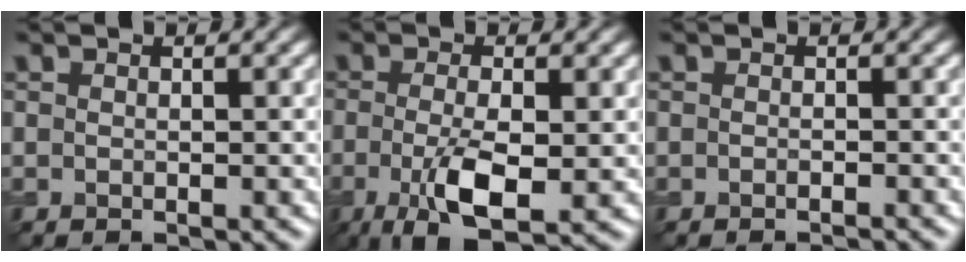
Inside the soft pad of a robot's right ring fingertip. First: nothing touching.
{"total": 6.0, "force": [-1.5, 1.8, 5.5], "torque": [-0.114, -0.014, -0.028]}
{"total": 0.9, "force": [-0.7, 0.1, 0.5], "torque": [-0.003, -0.001, -0.014]}